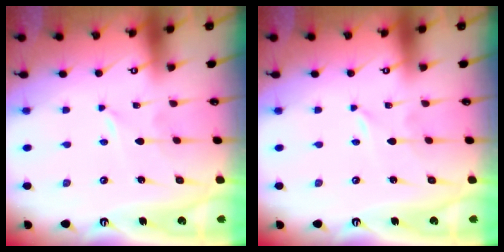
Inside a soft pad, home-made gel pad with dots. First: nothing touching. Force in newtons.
{"total": 0.0}